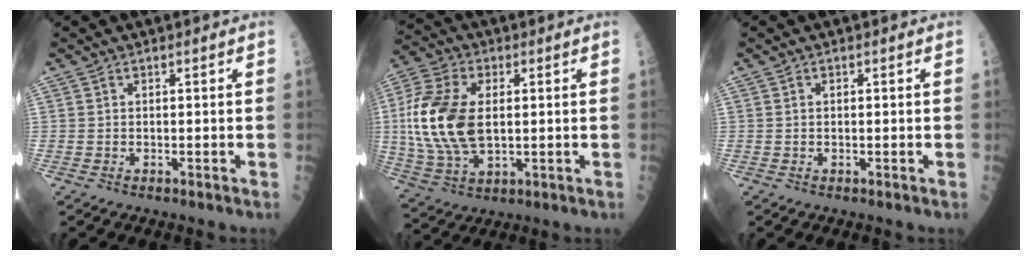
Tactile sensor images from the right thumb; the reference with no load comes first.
{"total": 17.6, "force": [1.3, 9.9, 14.5], "torque": [-0.313, -0.002, 0.024]}
{"total": 0.0}